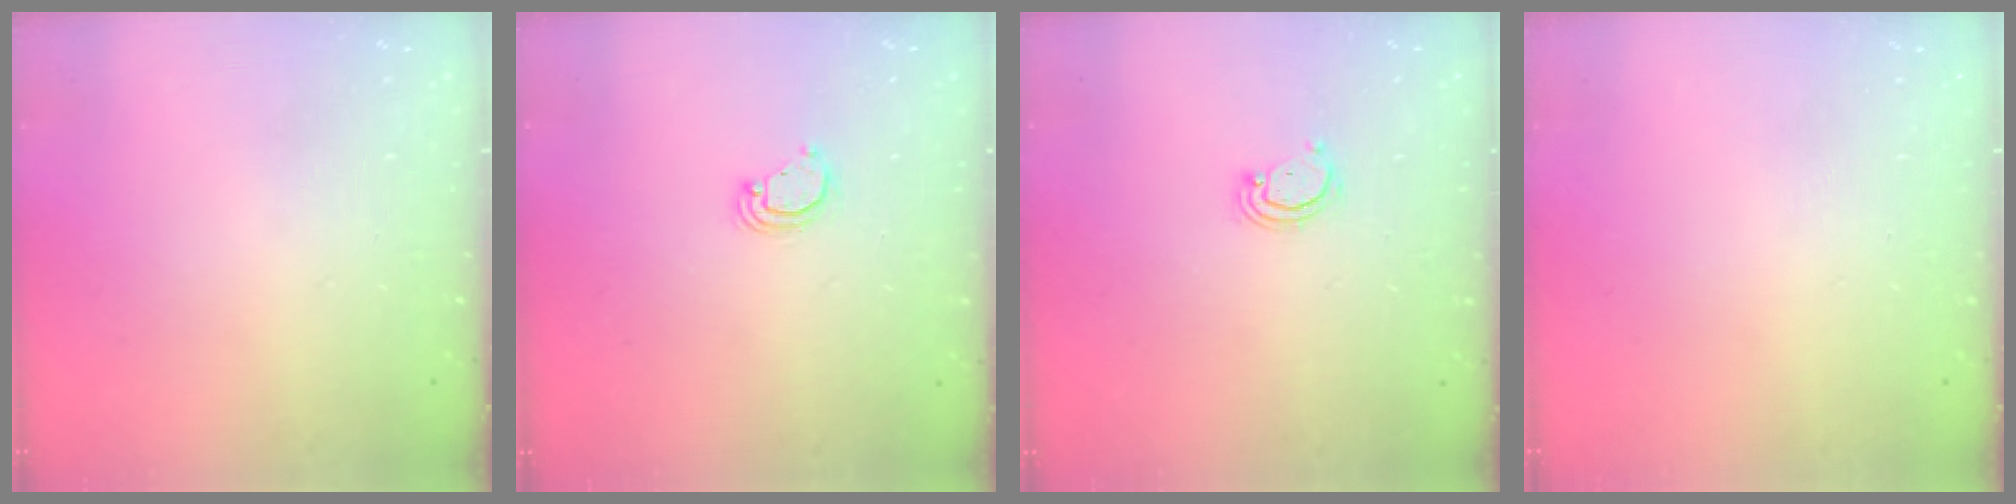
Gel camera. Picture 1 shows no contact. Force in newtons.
{"total": 3.4, "press": 3.4, "slide": 0.2}
{"total": 2.5, "press": 2.4, "slide": 0.2}
{"total": 0.0}